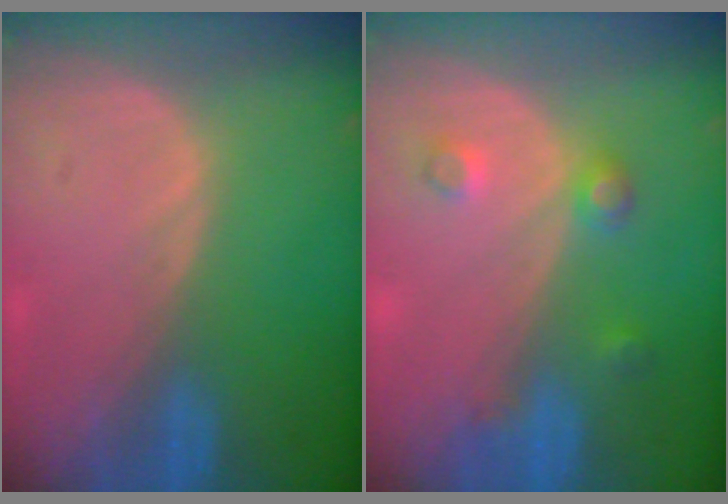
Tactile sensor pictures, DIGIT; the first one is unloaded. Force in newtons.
{"total": 3.5, "press": 3.4, "slide": 1.0}